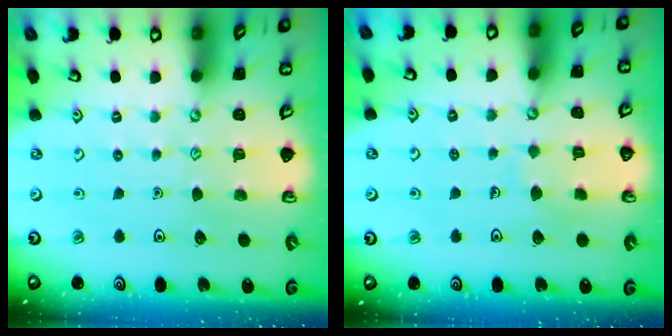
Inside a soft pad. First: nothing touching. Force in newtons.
{"total": 5.2, "press": 5.2, "slide": 0.3}